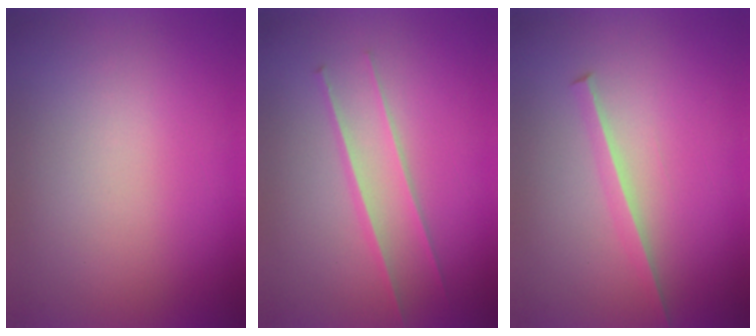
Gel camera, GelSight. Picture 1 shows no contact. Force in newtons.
{"total": 2.2}
{"total": 1.6}